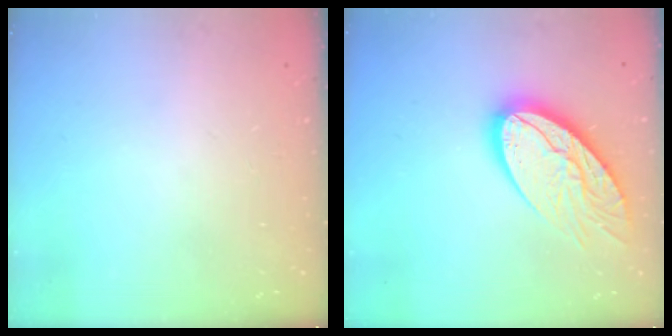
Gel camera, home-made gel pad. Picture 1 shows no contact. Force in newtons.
{"total": 17.1, "press": 17.0, "slide": 1.6}